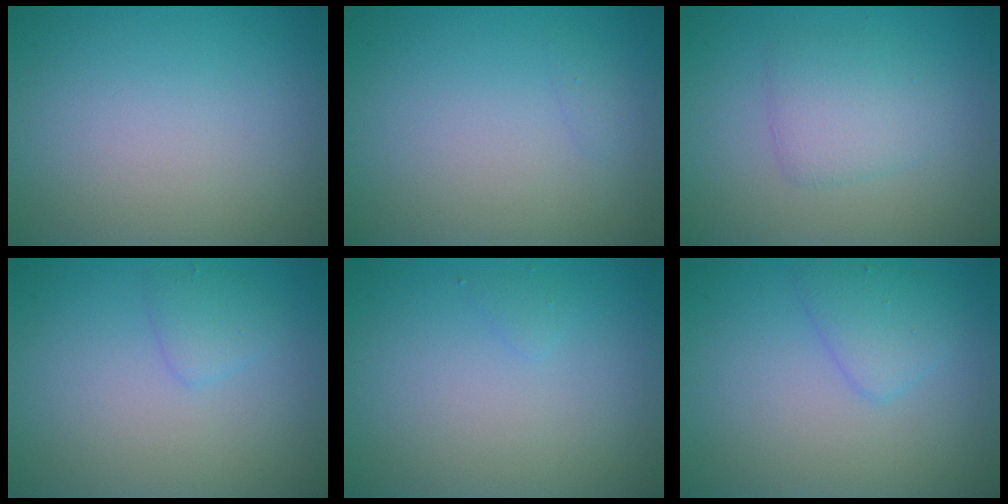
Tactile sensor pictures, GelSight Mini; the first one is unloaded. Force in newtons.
{"total": 0.5, "press": 0.5, "slide": 0.0}
{"total": 2.7, "press": 2.7, "slide": 0.1}
{"total": 1.4, "press": 1.4, "slide": 0.1}
{"total": 0.6, "press": 0.6, "slide": 0.0}
{"total": 2.3, "press": 2.2, "slide": 0.1}